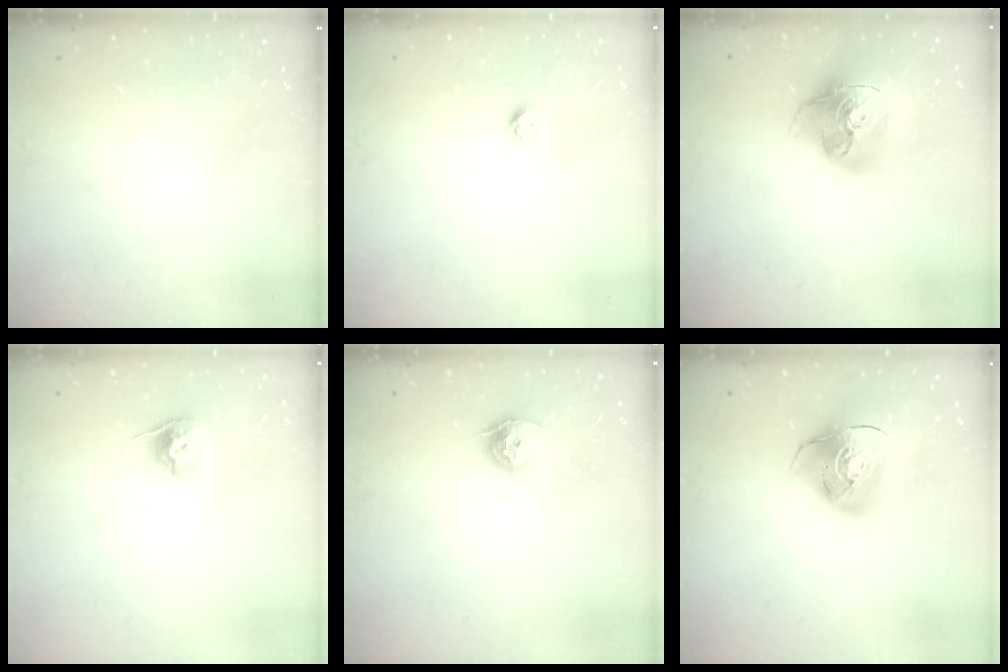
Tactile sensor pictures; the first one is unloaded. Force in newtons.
{"total": 4.1, "press": 4.1, "slide": 0.5}
{"total": 20.5, "press": 20.4, "slide": 2.4}
{"total": 8.3, "press": 8.2, "slide": 0.6}
{"total": 7.8, "press": 7.8, "slide": 0.4}
{"total": 12.7, "press": 12.6, "slide": 1.7}